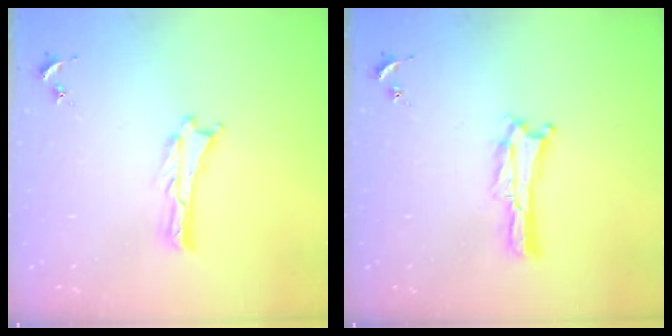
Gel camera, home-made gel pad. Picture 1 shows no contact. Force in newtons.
{"total": 0.0}